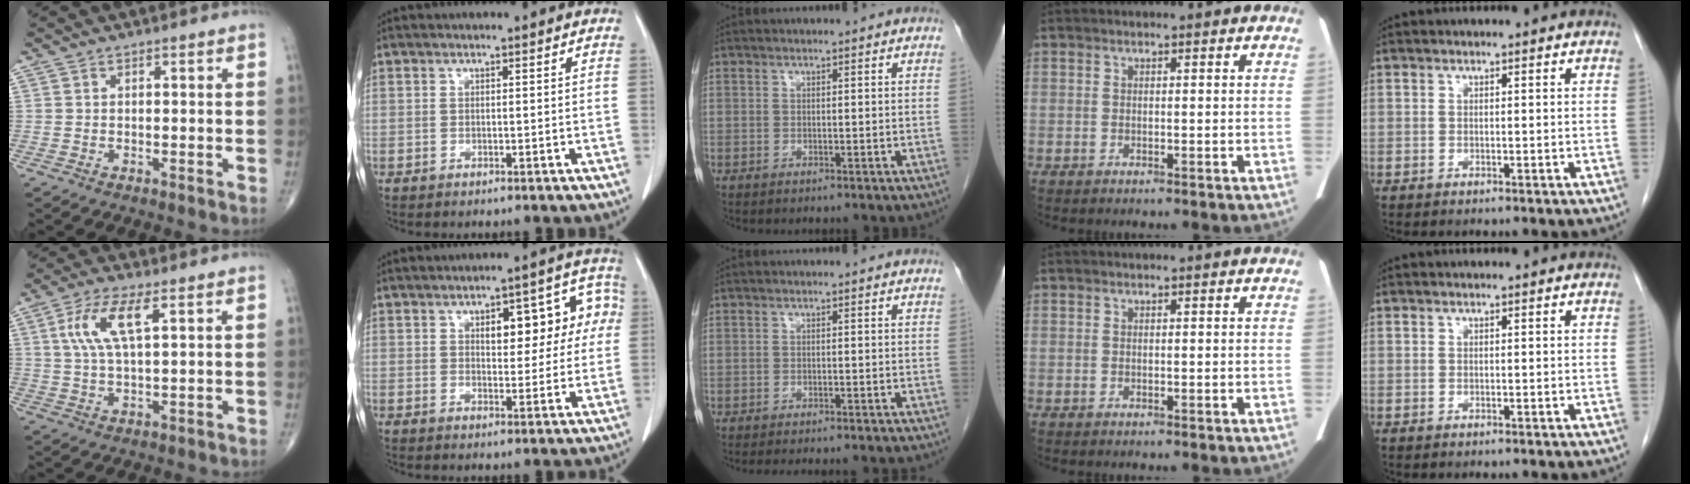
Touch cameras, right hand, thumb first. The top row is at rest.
{"thumb": {"total": 8.7, "force": [3.0, 2.7, 7.7], "torque": [-0.169, 0.000, 0.062]}, "index": {"total": 9.6, "force": [2.4, 4.4, 8.2], "torque": [-0.089, 0.035, 0.031]}, "middle": {"total": 9.8, "force": [-8.9, 1.0, 4.0], "torque": [-0.037, -0.014, -0.102]}}